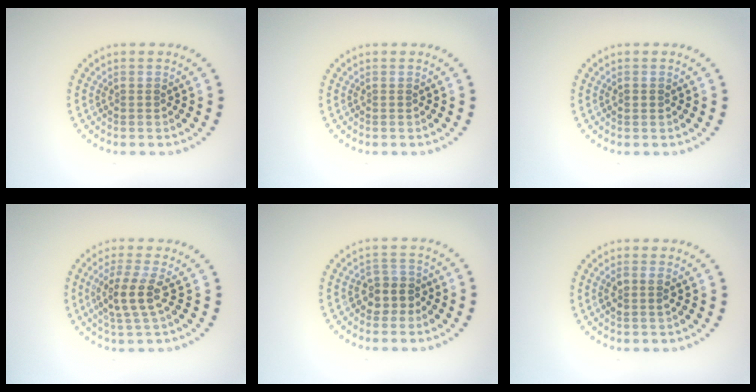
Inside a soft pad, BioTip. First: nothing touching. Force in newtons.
{"total": 0.0}
{"total": 0.8, "press": 0.8, "slide": 0.1}
{"total": 3.5, "press": 3.1, "slide": 1.7}
{"total": 2.6, "press": 2.2, "slide": 1.3}
{"total": 1.4, "press": 1.3, "slide": 0.5}